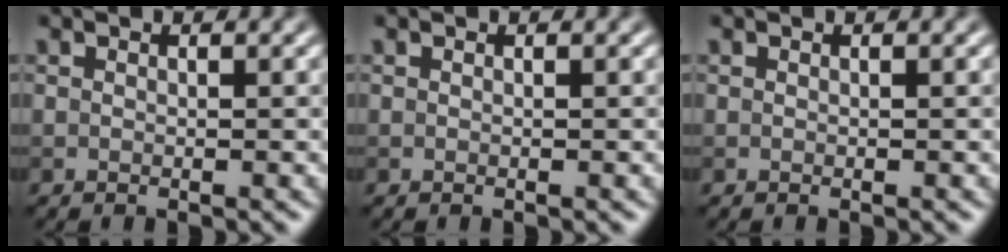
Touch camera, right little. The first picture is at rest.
{"total": 0.0}
{"total": 0.0}